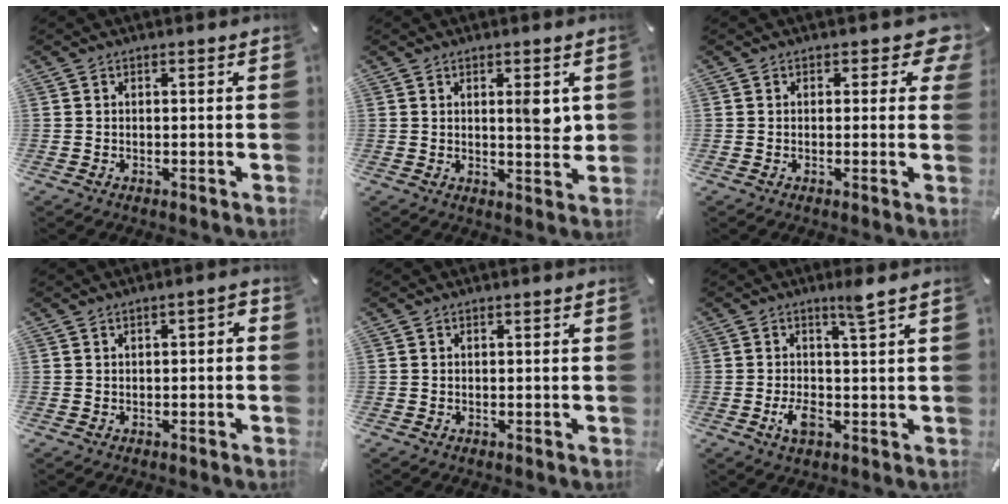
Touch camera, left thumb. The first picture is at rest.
{"total": 5.7, "force": [1.9, 1.9, 5.1], "torque": [-0.071, -0.011, 0.025]}
{"total": 4.7, "force": [1.8, 2.9, 3.2], "torque": [-0.027, -0.005, 0.024]}
{"total": 2.3, "force": [-0.3, 1.1, 1.9], "torque": [-0.034, 0.008, -0.008]}
{"total": 0.0}
{"total": 6.0, "force": [0.7, 1.5, 5.8], "torque": [-0.096, -0.007, 0.008]}